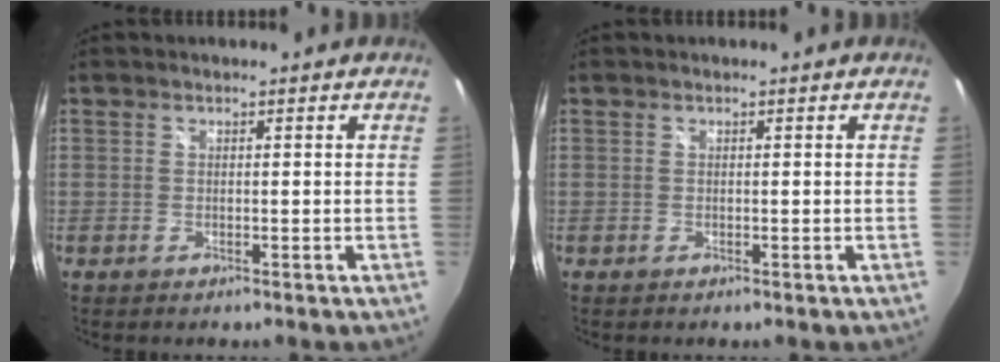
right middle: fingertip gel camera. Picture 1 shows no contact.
{"total": 0.0}